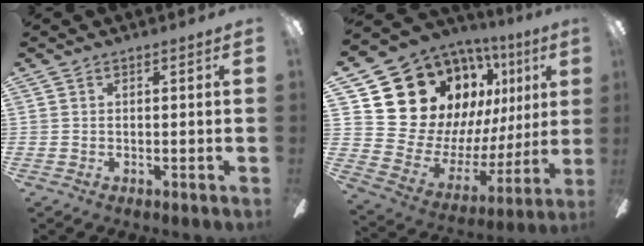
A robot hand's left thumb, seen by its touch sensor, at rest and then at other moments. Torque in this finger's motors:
{"motor_torque": [2.05, 2.97, 1.40, -1.37, 0.13]}